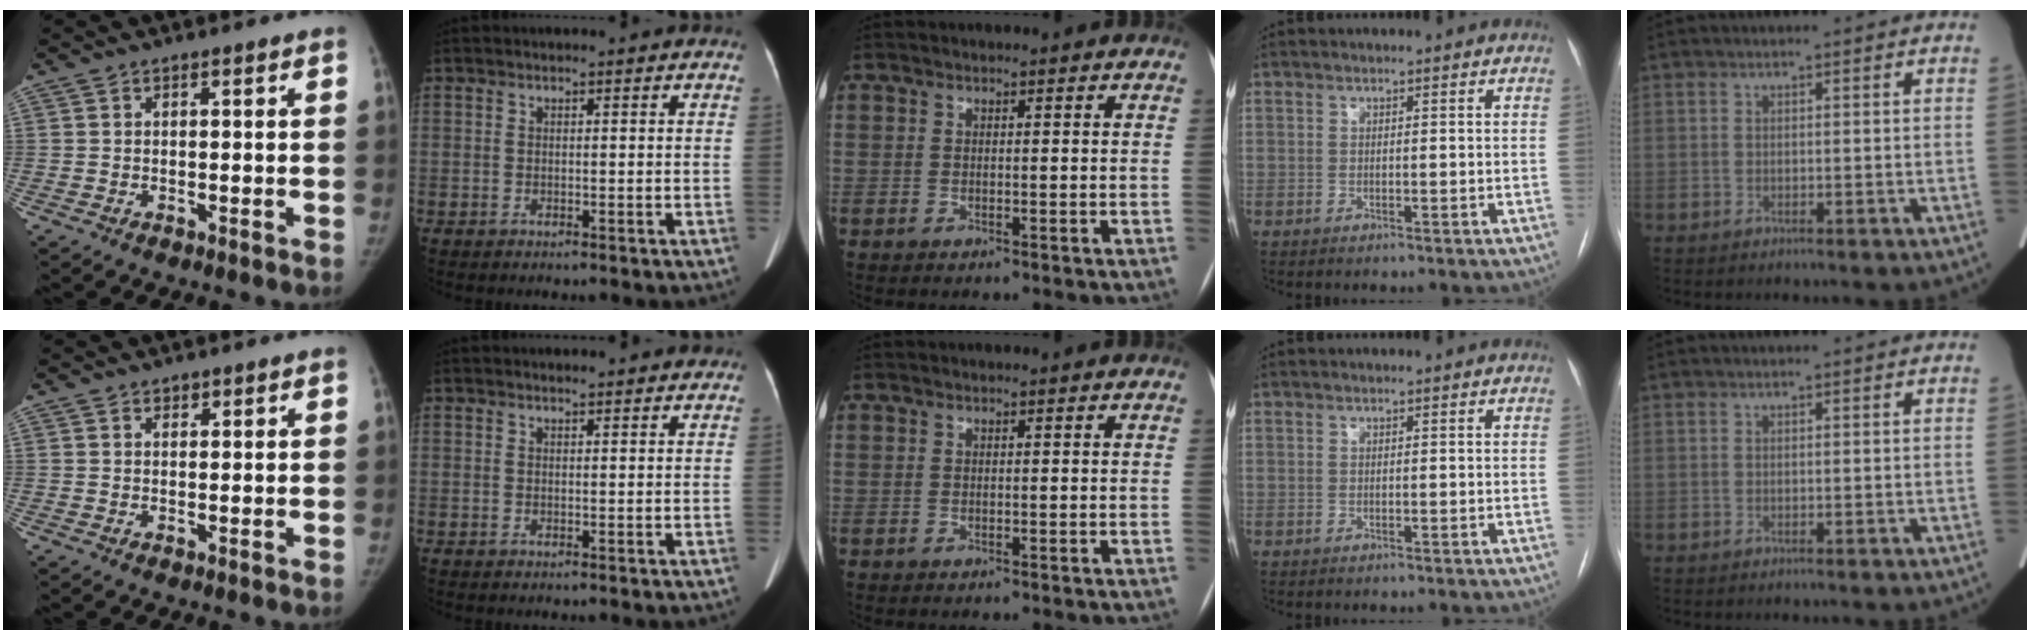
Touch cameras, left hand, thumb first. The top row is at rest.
{"thumb": {"total": 1.3, "force": [0.9, 0.8, 0.4], "torque": [0.003, -0.005, 0.013]}, "index": {"total": 2.6, "force": [2.4, 0.6, 1.0], "torque": [-0.016, 0.011, 0.026]}}